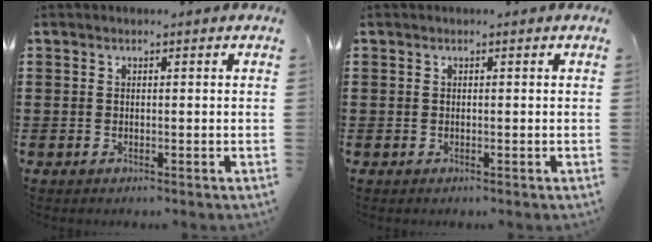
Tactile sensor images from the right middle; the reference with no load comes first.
{"total": 0.0}